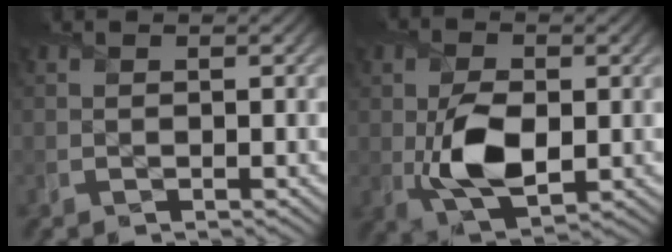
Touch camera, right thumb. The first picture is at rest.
{"total": 8.0, "force": [-0.8, 4.7, 6.5], "torque": [-0.142, -0.011, -0.013]}